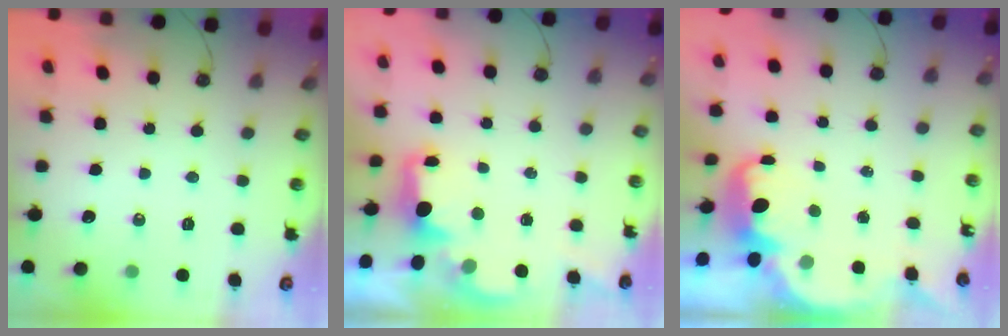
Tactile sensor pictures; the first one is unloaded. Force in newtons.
{"total": 2.2, "press": 2.1, "slide": 0.8}
{"total": 3.8, "press": 3.8, "slide": 0.3}